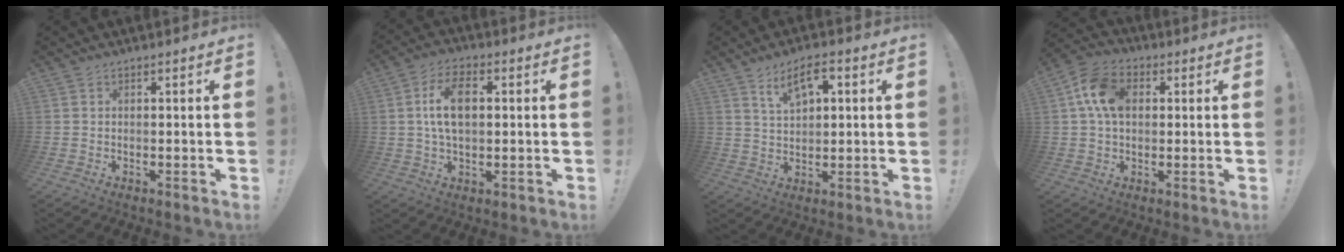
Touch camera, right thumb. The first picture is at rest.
{"total": 10.5, "force": [1.4, 6.0, 8.4], "torque": [-0.146, -0.002, 0.021]}
{"total": 8.2, "force": [4.0, 3.7, 6.1], "torque": [-0.091, -0.010, 0.069]}
{"total": 11.6, "force": [2.5, 8.1, 7.9], "torque": [-0.142, 0.018, 0.052]}